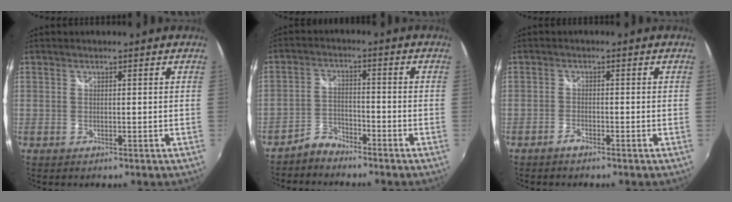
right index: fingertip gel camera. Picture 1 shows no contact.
{"total": 4.3, "force": [-4.0, 1.4, 0.7], "torque": [-0.018, 0.009, -0.079]}
{"total": 1.6, "force": [-1.5, 0.6, 0.5], "torque": [-0.017, 0.001, -0.030]}